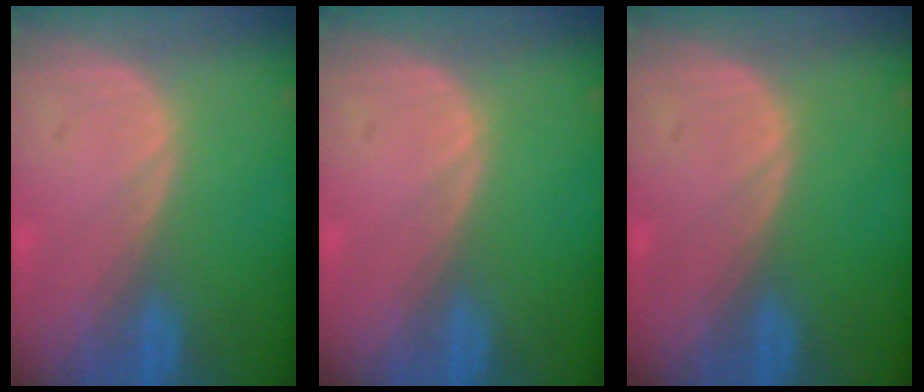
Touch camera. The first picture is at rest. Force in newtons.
{"total": 0.0}
{"total": 0.0}